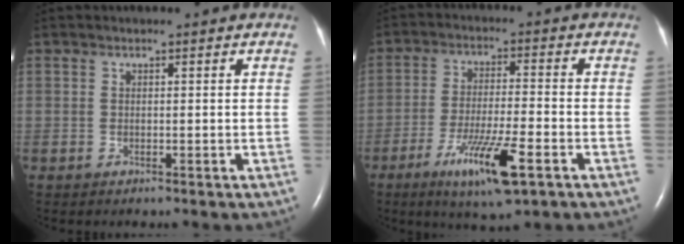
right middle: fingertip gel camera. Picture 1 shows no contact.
{"total": 10.7, "force": [-5.5, 1.1, 9.1], "torque": [-0.169, -0.024, -0.092]}